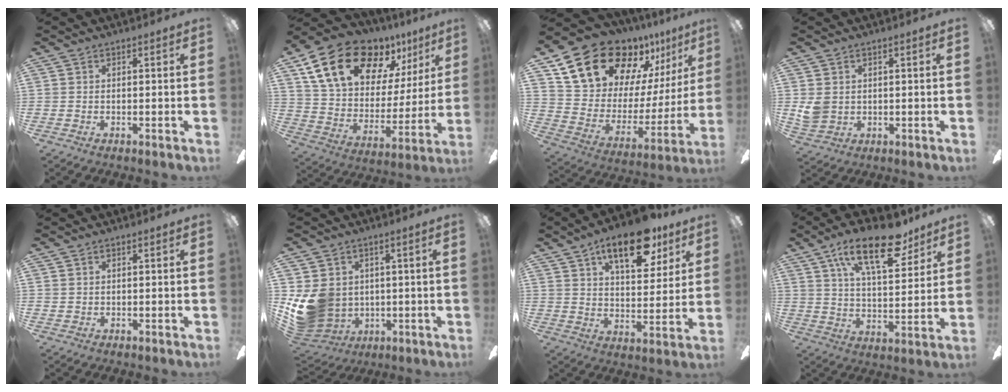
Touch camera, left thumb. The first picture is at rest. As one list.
[{"total": 20.5, "force": [13.8, 10.8, 10.7], "torque": [-0.182, -0.083, 0.249]}, {"total": 22.0, "force": [16.5, 11.1, 9.3], "torque": [-0.160, -0.112, 0.312]}, {"total": 4.6, "force": [1.1, 3.9, 2.3], "torque": [-0.040, 0.009, 0.024]}, {"total": 0.9, "force": [0.4, 0.8, 0.3], "torque": [-0.007, 0.003, 0.006]}, {"total": 12.1, "force": [0.0, 11.0, 5.2], "torque": [-0.127, -0.008, 0.008]}, {"total": 16.9, "force": [10.3, 7.4, 11.1], "torque": [-0.161, -0.038, 0.170]}, {"total": 20.1, "force": [12.4, 8.2, 13.5], "torque": [-0.216, -0.050, 0.202]}]